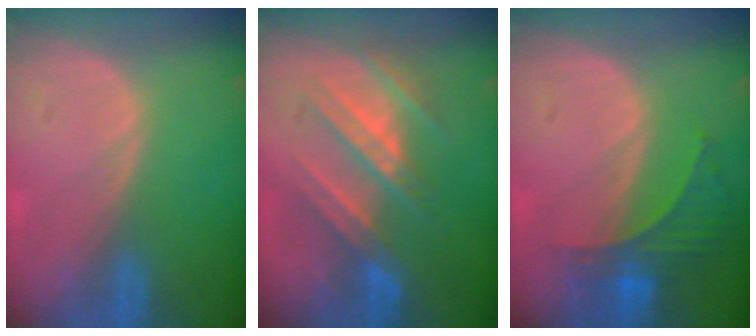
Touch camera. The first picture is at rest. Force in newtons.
{"total": 8.1, "press": 8.0, "slide": 0.6}
{"total": 5.9, "press": 5.6, "slide": 1.9}